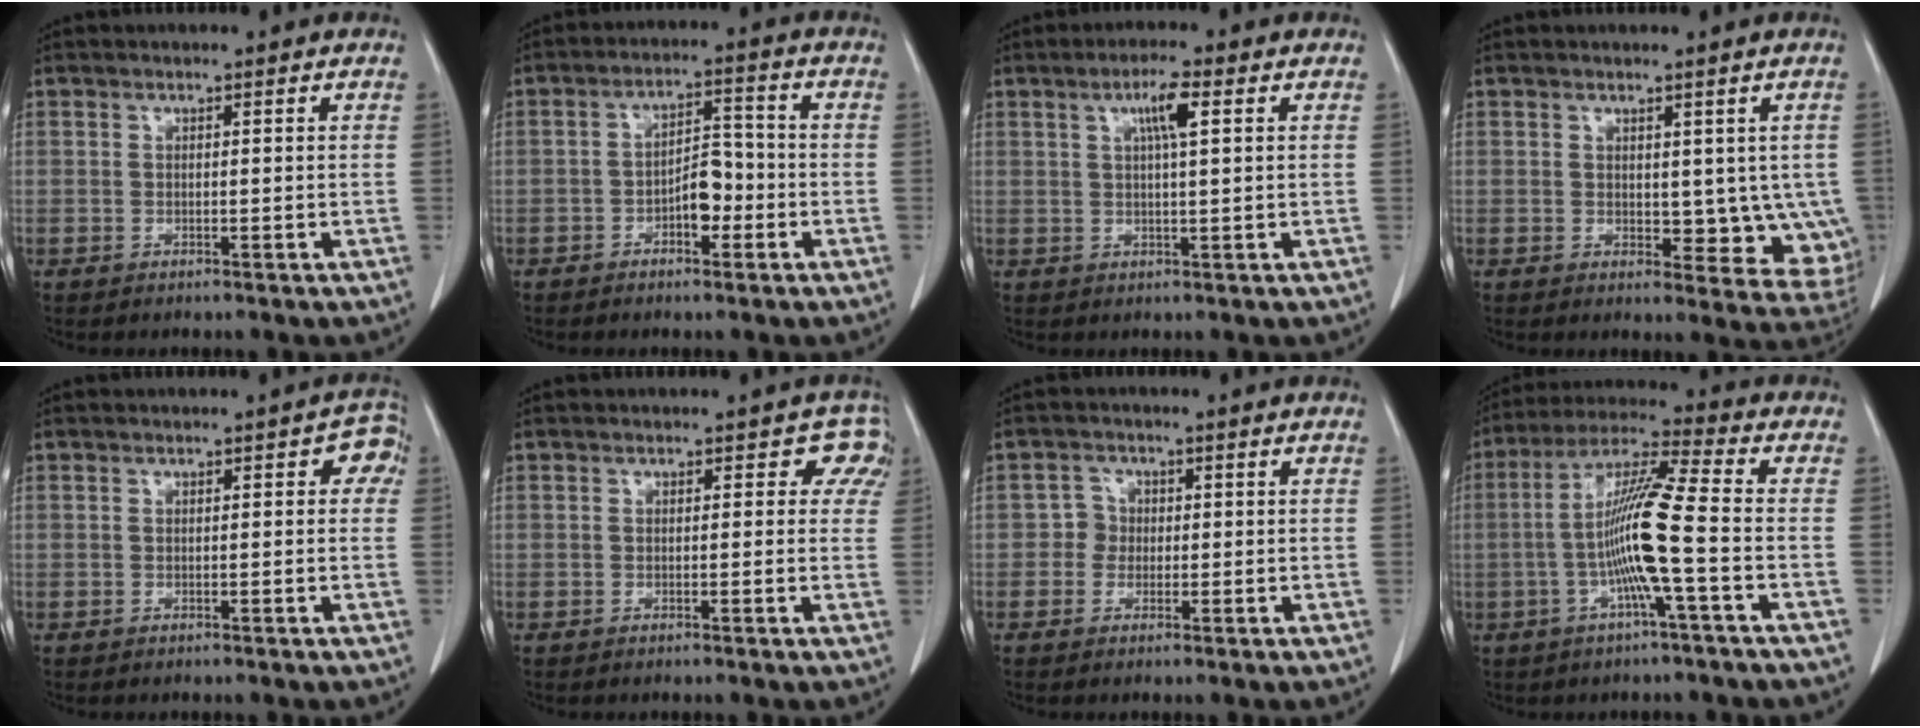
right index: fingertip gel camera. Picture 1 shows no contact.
{"total": 5.1, "force": [-1.9, 2.4, 4.1], "torque": [-0.062, 0.017, -0.031]}
{"total": 4.3, "force": [1.6, 0.2, 4.0], "torque": [-0.073, 0.004, 0.026]}
{"total": 8.0, "force": [0.6, 4.8, 6.4], "torque": [-0.048, -0.009, 0.018]}
{"total": 3.0, "force": [0.8, 1.3, 2.6], "torque": [-0.017, 0.013, 0.002]}
{"total": 3.0, "force": [1.3, 2.3, 1.5], "torque": [0.012, 0.007, -0.001]}
{"total": 2.2, "force": [-0.2, 2.1, 0.5], "torque": [0.001, 0.009, -0.009]}
{"total": 11.5, "force": [-2.3, -0.7, 11.2], "torque": [-0.215, 0.010, -0.049]}